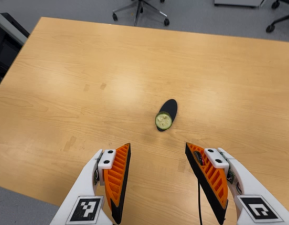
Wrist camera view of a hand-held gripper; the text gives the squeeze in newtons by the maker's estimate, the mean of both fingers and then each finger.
{"total": 0.0}